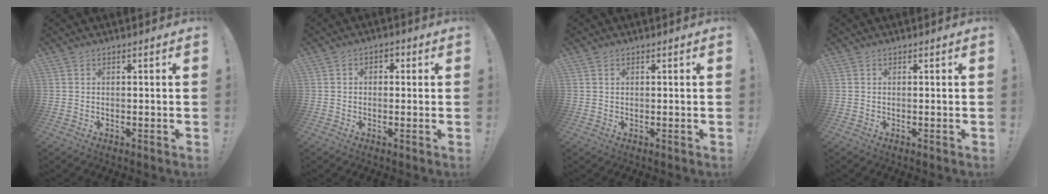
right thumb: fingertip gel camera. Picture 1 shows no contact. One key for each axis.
{"total": 2.3, "fx": -0.4, "fy": 1.7, "fz": 1.4, "tx": -0.017, "ty": 0.007, "tz": -0.009}
{"total": 0.8, "fx": 0.6, "fy": 0.5, "fz": 0.3, "tx": -0.006, "ty": 0.000, "tz": 0.011}
{"total": 0.0}